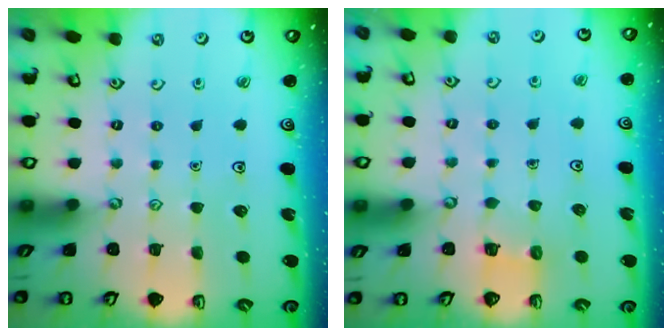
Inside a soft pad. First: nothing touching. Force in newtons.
{"total": 3.8, "press": 3.8, "slide": 0.1}